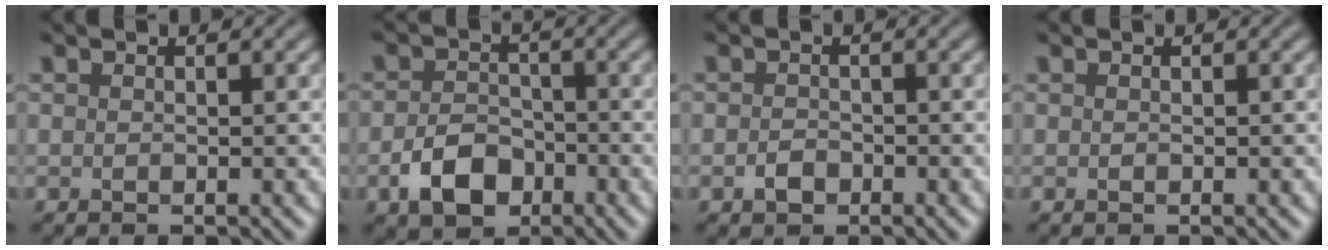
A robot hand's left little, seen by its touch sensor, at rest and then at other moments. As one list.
[{"total": 4.1, "force": [-2.1, 2.8, 2.2], "torque": [-0.044, -0.001, -0.042]}, {"total": 1.3, "force": [-0.7, 0.9, 0.6], "torque": [-0.010, -0.001, -0.019]}, {"total": 0.0}]